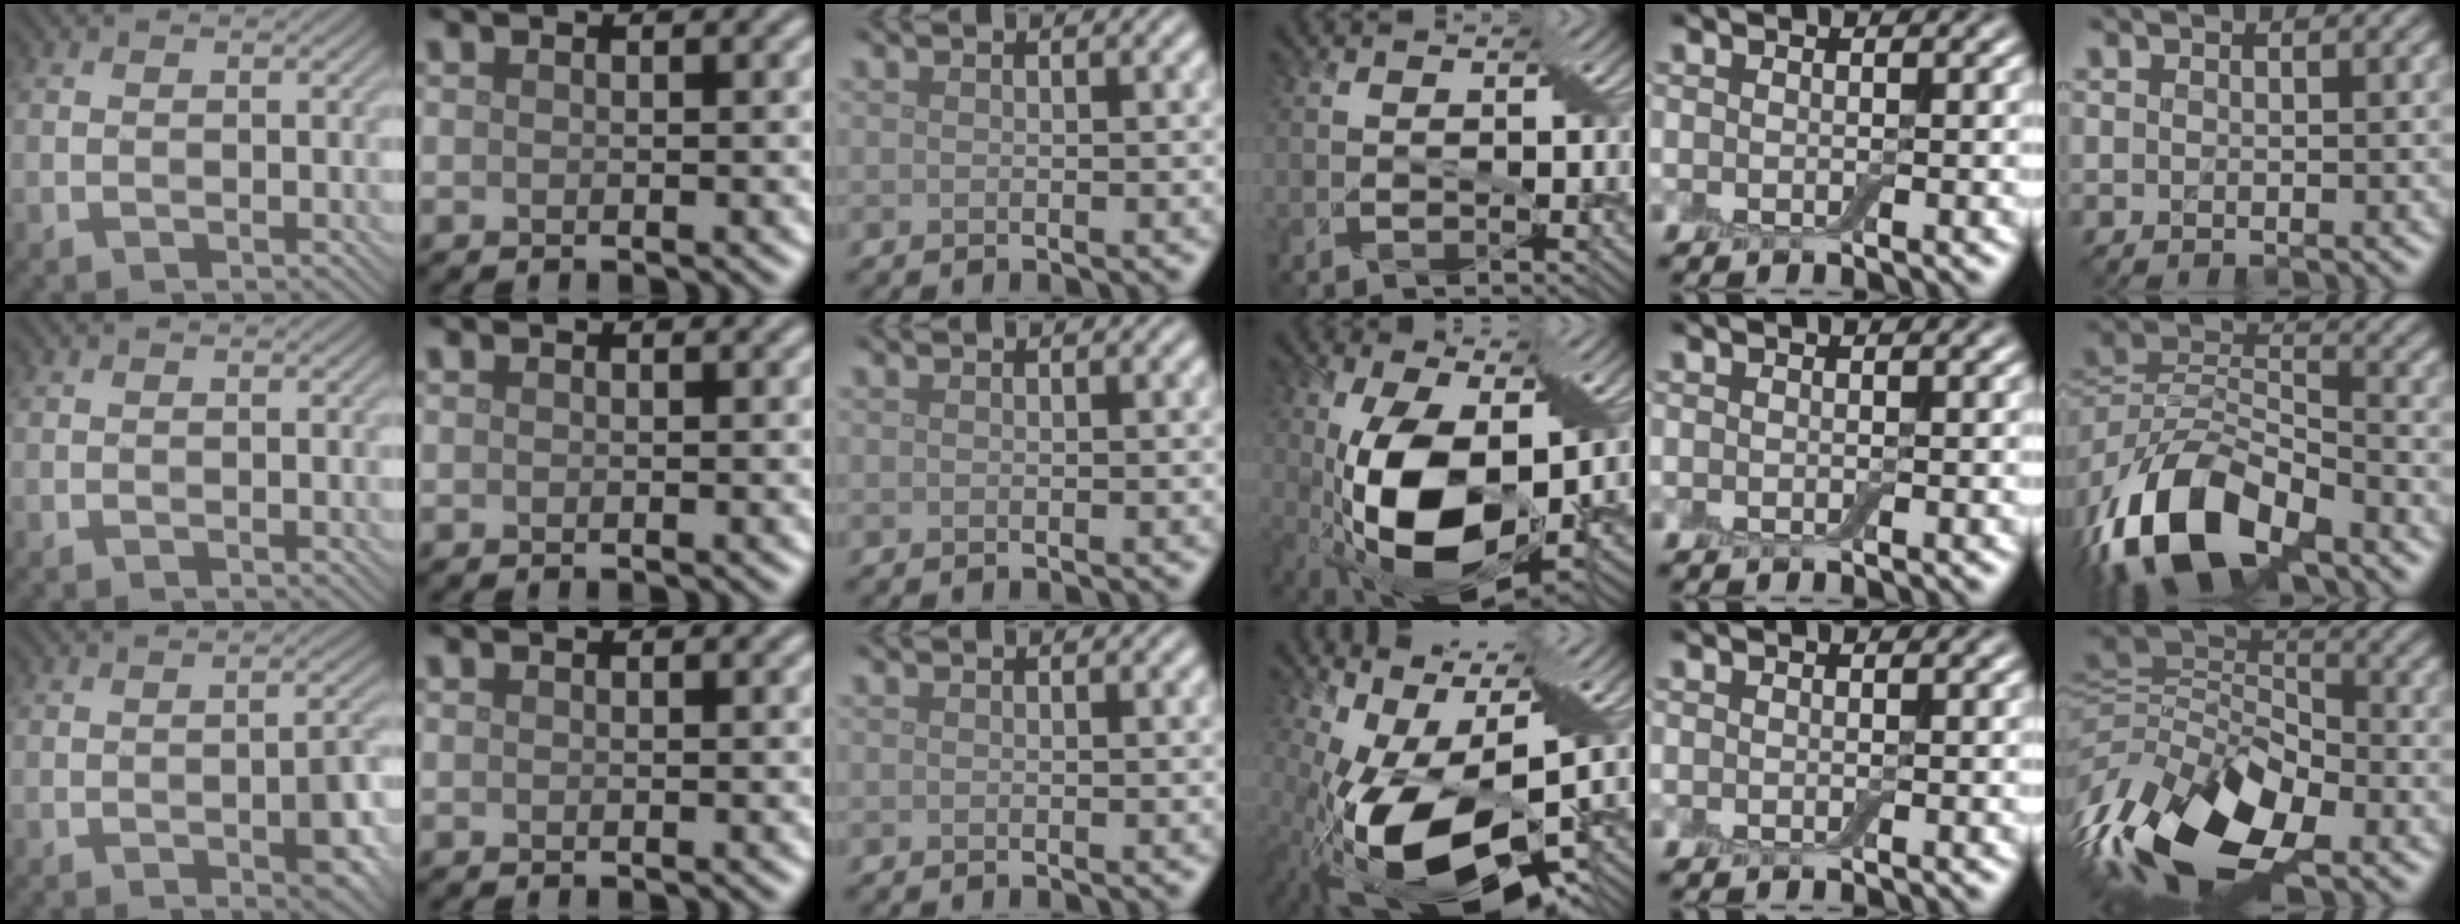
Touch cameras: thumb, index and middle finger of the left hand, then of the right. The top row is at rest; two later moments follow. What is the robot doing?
{"motion": "cut", "object": "aluminum foil"}